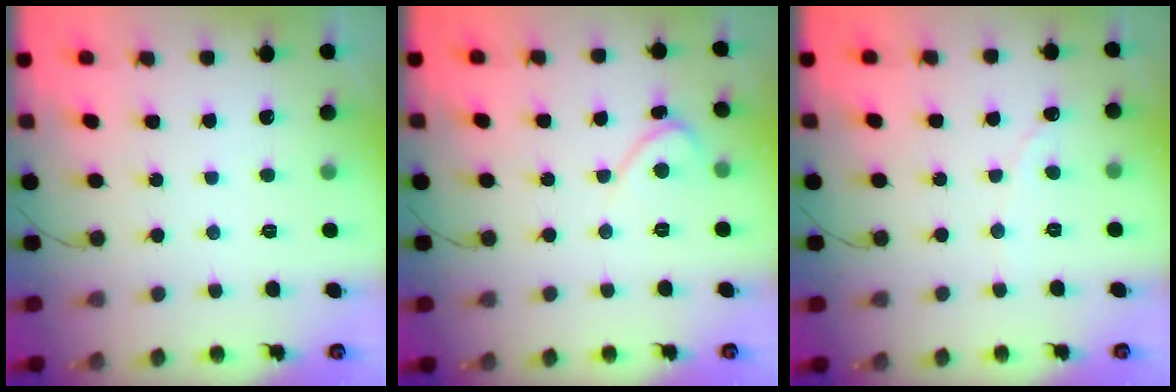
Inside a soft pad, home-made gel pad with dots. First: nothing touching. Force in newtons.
{"total": 2.2, "press": 2.2, "slide": 0.2}
{"total": 0.0}